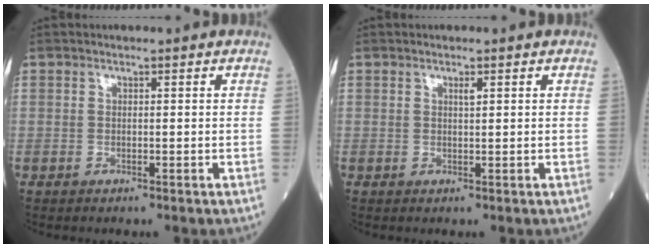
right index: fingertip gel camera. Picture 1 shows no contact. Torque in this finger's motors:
{"motor_torque": [0.13, 0.11, 0.00, 0.01]}